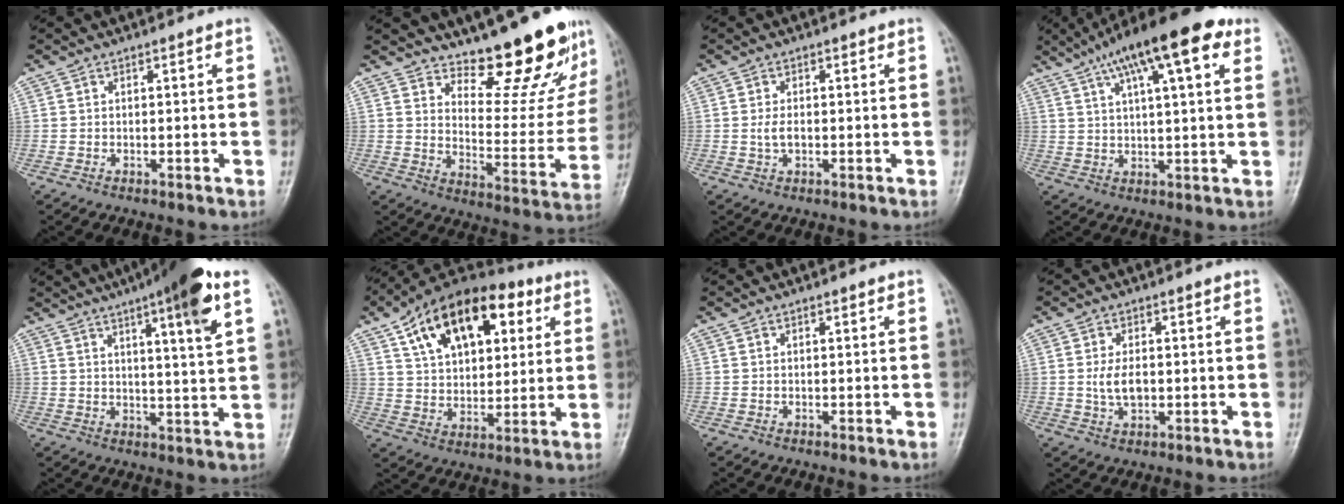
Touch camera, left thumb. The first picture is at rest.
{"total": 17.9, "force": [14.7, 5.5, 8.5], "torque": [-0.061, -0.128, 0.199]}
{"total": 2.3, "force": [-0.1, 1.3, 1.9], "torque": [-0.040, -0.001, -0.002]}
{"total": 17.2, "force": [8.9, 5.0, 13.8], "torque": [-0.210, 0.007, 0.137]}
{"total": 13.8, "force": [7.1, 1.7, 11.7], "torque": [-0.169, -0.019, 0.099]}
{"total": 21.0, "force": [9.0, 12.0, 14.8], "torque": [-0.196, 0.000, 0.147]}
{"total": 0.0}
{"total": 4.4, "force": [0.1, 2.6, 3.6], "torque": [-0.070, -0.004, 0.003]}